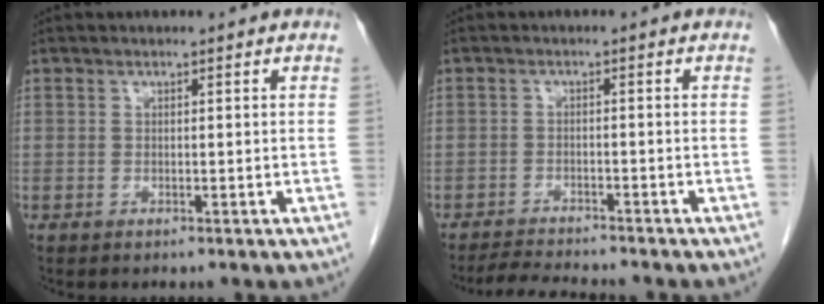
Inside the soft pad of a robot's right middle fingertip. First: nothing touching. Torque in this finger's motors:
{"motor_torque": [0.03, -0.03, 0.00, 0.02]}